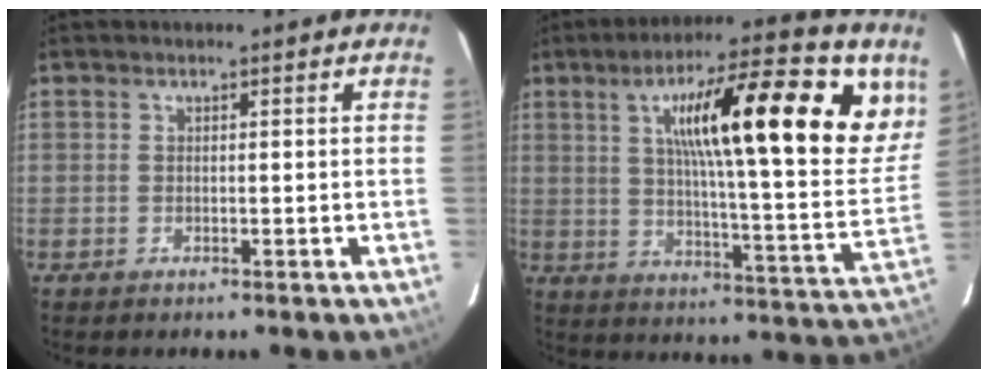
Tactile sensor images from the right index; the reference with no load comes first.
{"total": 24.5, "force": [10.0, 3.0, 22.2], "torque": [-0.308, 0.022, 0.146]}